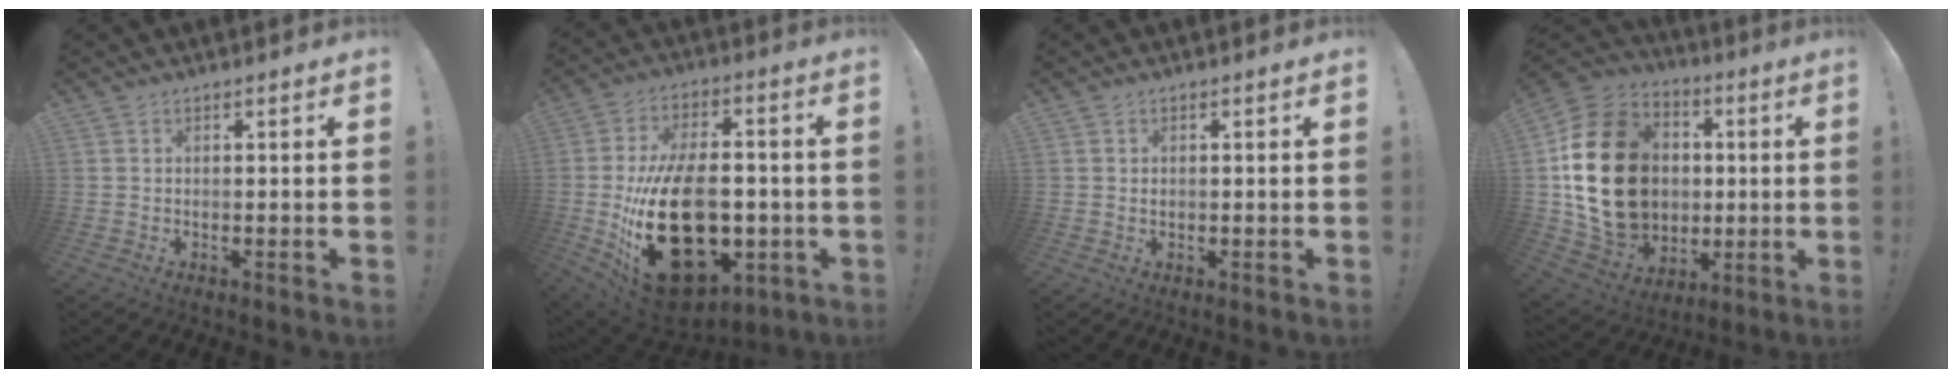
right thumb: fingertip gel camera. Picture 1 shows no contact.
{"total": 31.3, "force": [-5.8, 19.0, 24.2], "torque": [-0.435, 0.028, -0.072]}
{"total": 0.6, "force": [0.2, 0.6, -0.1], "torque": [0.009, -0.001, 0.003]}
{"total": 26.2, "force": [1.9, 20.5, 16.2], "torque": [-0.288, 0.001, 0.081]}